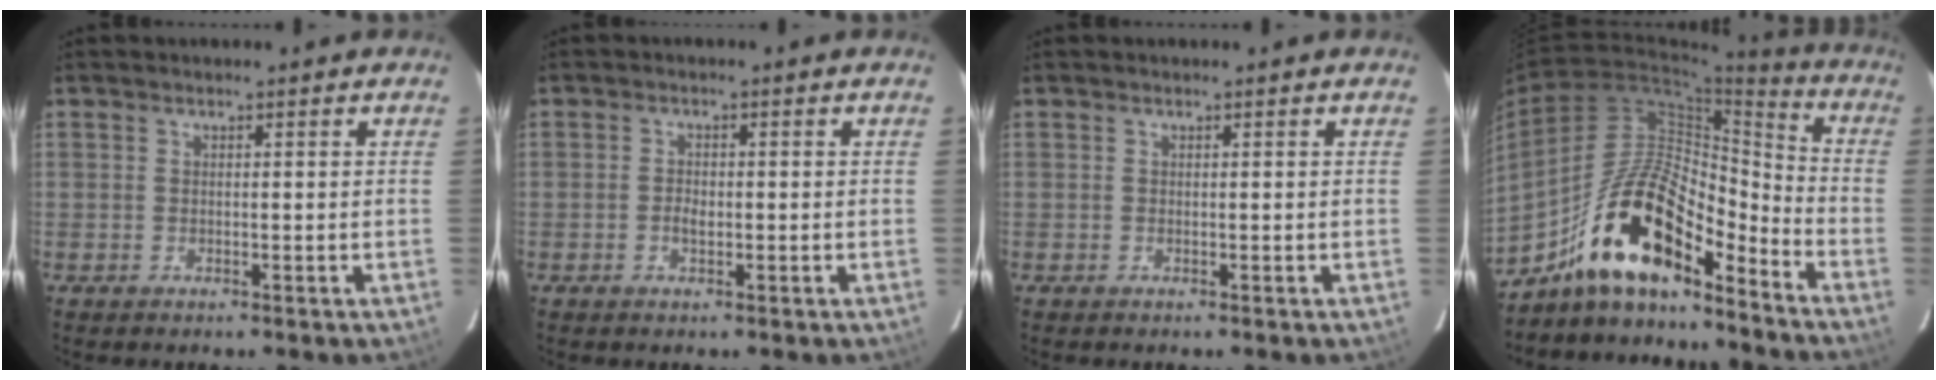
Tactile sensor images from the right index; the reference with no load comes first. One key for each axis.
{"total": 2.0, "fx": -0.6, "fy": 1.3, "fz": 1.5, "tx": -0.027, "ty": 0.000, "tz": -0.011}
{"total": 0.0}
{"total": 17.7, "fx": -13.0, "fy": 5.5, "fz": 10.7, "tx": -0.200, "ty": 0.013, "tz": -0.240}